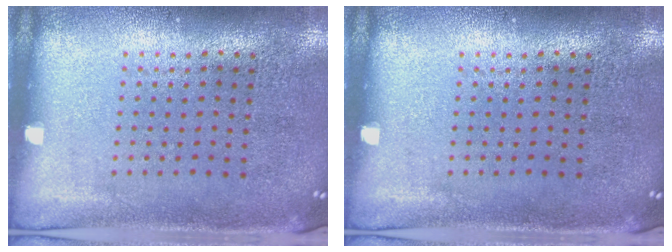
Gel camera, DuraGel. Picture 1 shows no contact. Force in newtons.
{"total": 0.0}